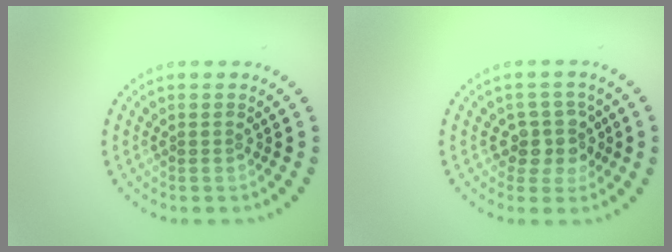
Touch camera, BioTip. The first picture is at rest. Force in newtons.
{"total": 2.9, "press": 2.4, "slide": 1.6}